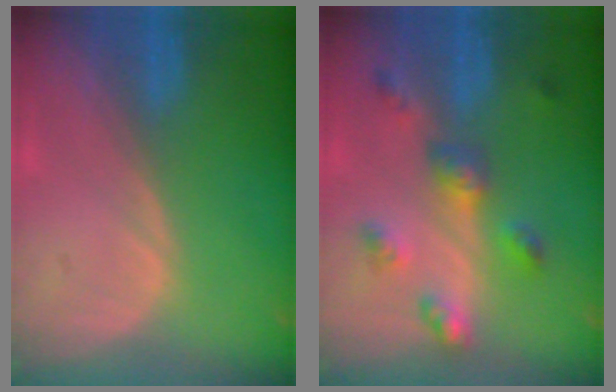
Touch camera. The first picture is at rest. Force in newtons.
{"total": 5.9, "press": 5.8, "slide": 0.9}